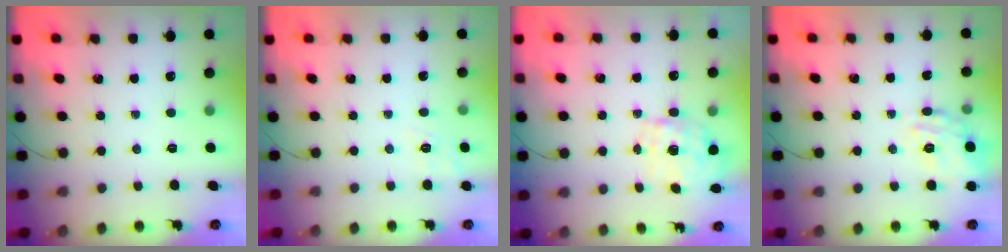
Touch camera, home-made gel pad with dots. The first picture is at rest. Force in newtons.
{"total": 6.9, "press": 6.5, "slide": 2.1}
{"total": 1.6, "press": 1.5, "slide": 0.6}
{"total": 15.6, "press": 15.6, "slide": 0.7}